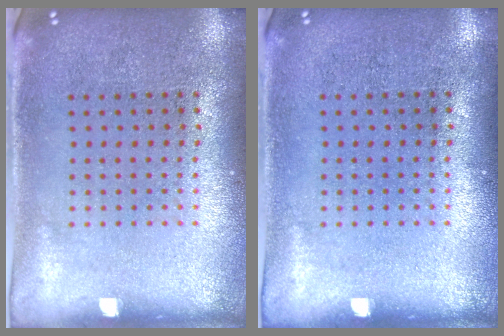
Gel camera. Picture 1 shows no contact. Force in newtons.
{"total": 0.0}